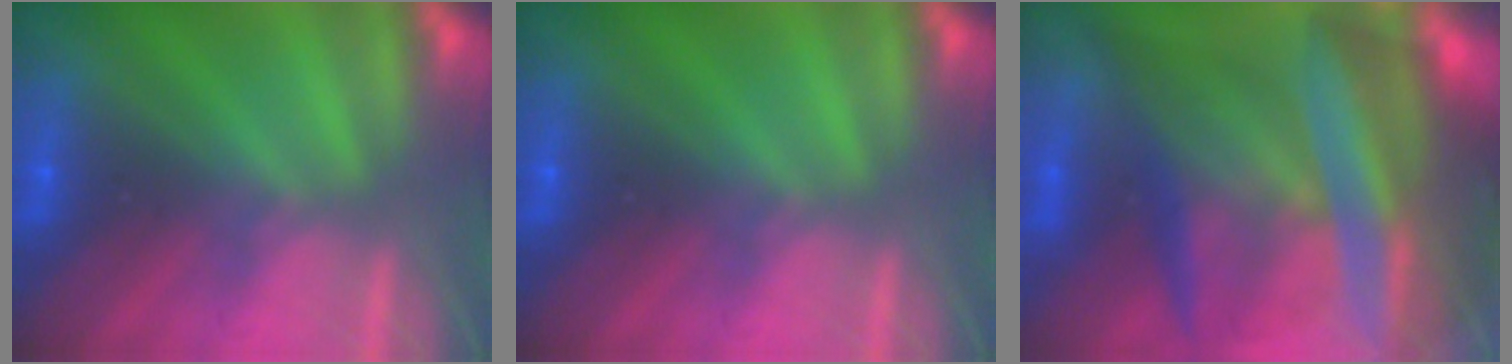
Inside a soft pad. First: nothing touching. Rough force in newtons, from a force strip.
{"total": 0.0}
{"total": 11.4}